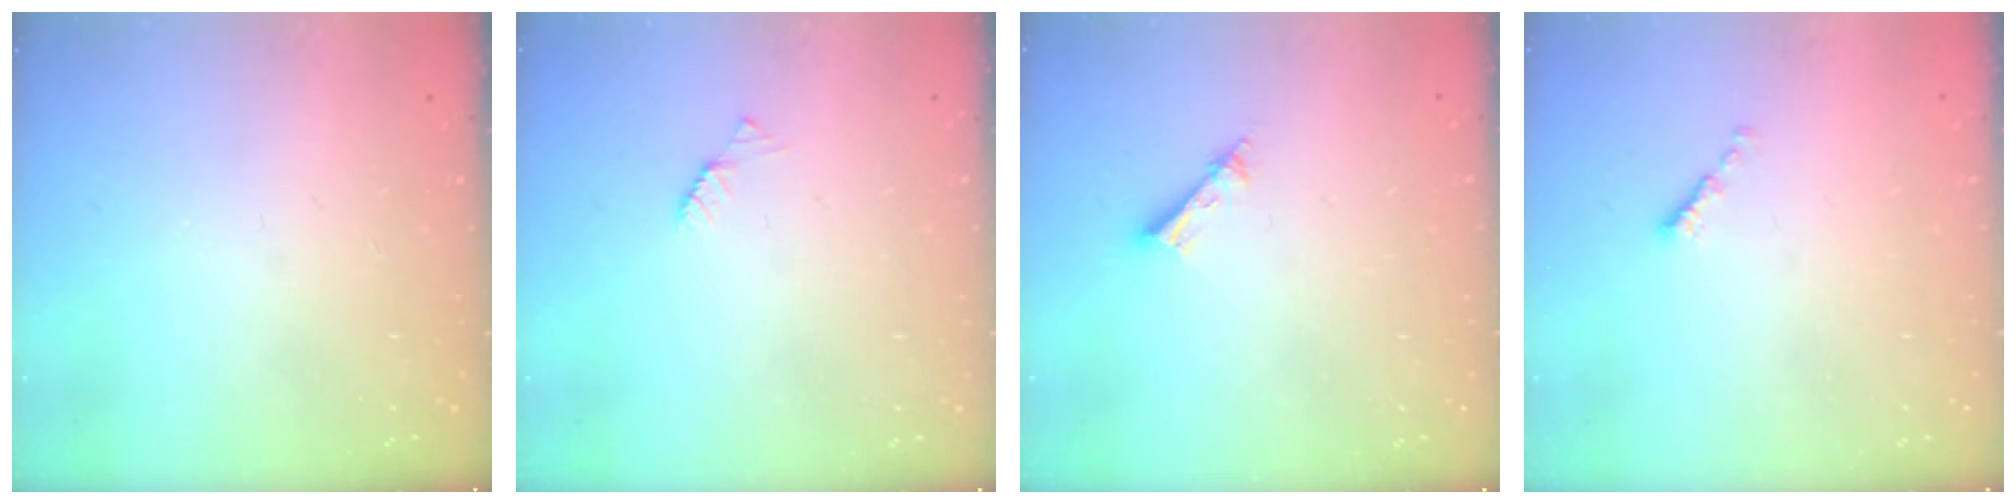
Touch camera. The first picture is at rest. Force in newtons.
{"total": 2.8, "press": 2.8, "slide": 0.5}
{"total": 3.4, "press": 3.4, "slide": 0.1}
{"total": 0.0}